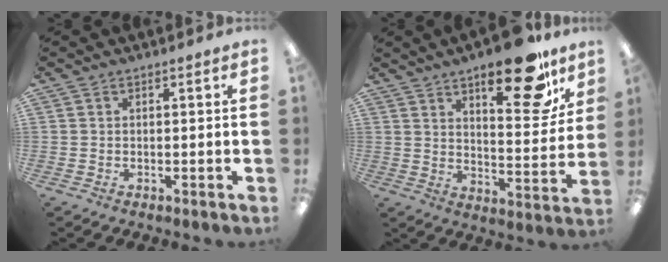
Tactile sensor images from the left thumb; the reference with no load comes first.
{"total": 18.0, "force": [12.1, 6.3, 11.8], "torque": [-0.160, -0.069, 0.191]}